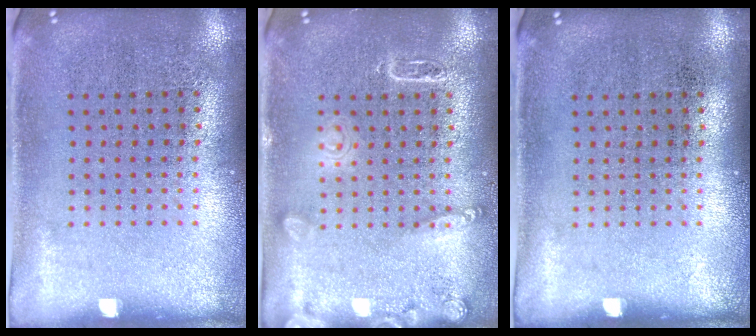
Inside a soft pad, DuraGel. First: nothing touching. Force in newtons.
{"total": 2.3, "press": 2.2, "slide": 0.3}
{"total": 0.0}